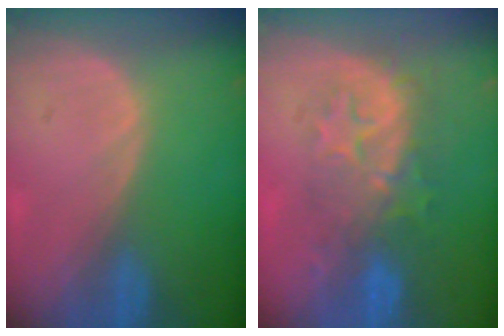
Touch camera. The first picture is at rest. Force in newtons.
{"total": 8.4, "press": 8.1, "slide": 2.0}